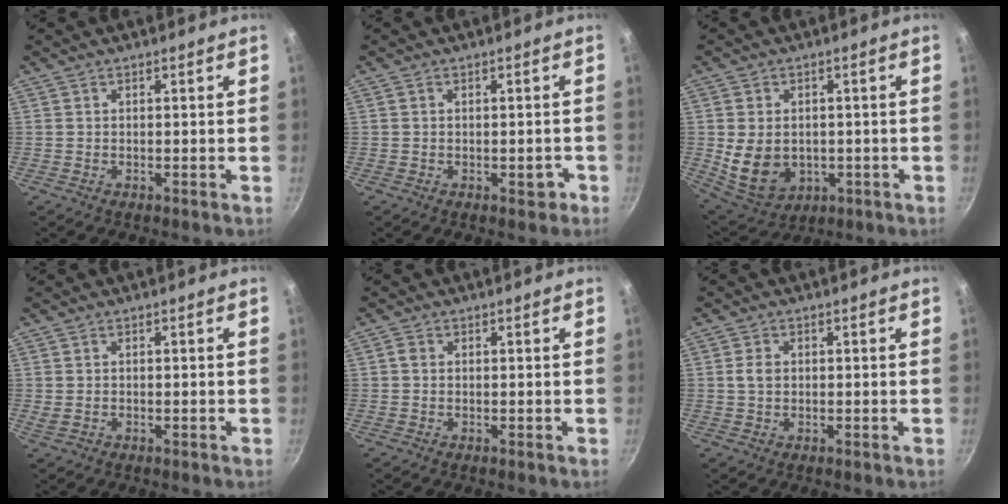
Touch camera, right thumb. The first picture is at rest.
{"total": 2.2, "force": [-0.8, 1.3, 1.6], "torque": [0.004, 0.016, -0.004]}
{"total": 10.7, "force": [-0.8, 8.1, 6.9], "torque": [-0.108, -0.011, 0.010]}
{"total": 1.0, "force": [-0.2, 0.7, 0.6], "torque": [-0.011, 0.000, 0.002]}
{"total": 1.1, "force": [0.1, 0.9, 0.5], "torque": [-0.008, 0.005, 0.000]}
{"total": 2.5, "force": [0.3, 1.9, 1.7], "torque": [-0.027, 0.004, 0.003]}